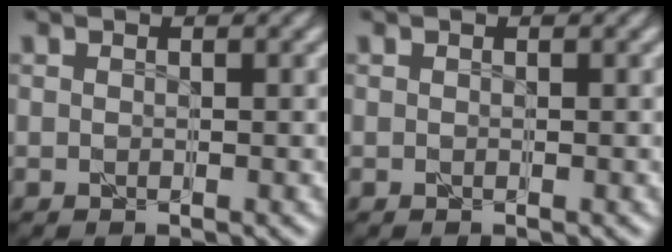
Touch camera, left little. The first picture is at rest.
{"total": 0.0}